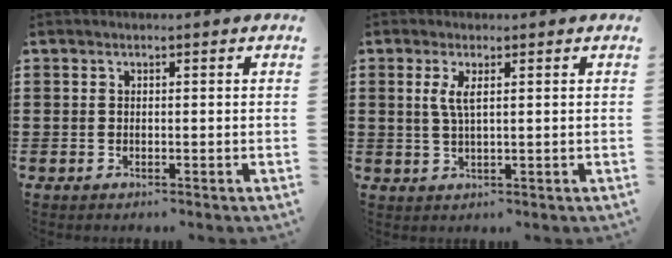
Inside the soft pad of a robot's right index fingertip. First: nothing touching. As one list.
[{"total": 3.0, "force": [0.9, 0.6, 2.8], "torque": [-0.059, 0.003, 0.014]}]